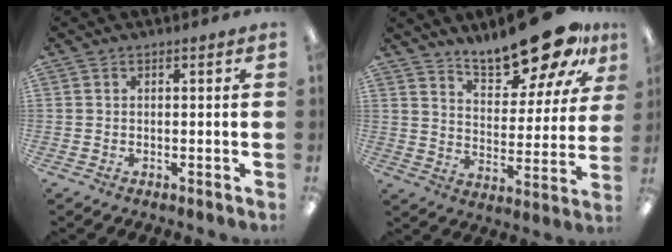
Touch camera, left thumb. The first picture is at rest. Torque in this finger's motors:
{"motor_torque": [0.15, 0.34, 1.42, -1.35, 0.29]}